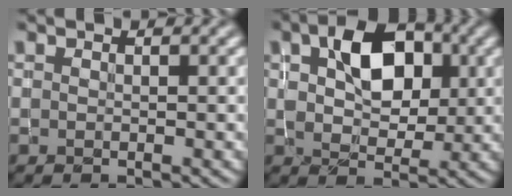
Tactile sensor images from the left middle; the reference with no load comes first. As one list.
[{"total": 6.5, "force": [1.7, 4.1, 4.7], "torque": [-0.081, 0.008, 0.020]}]